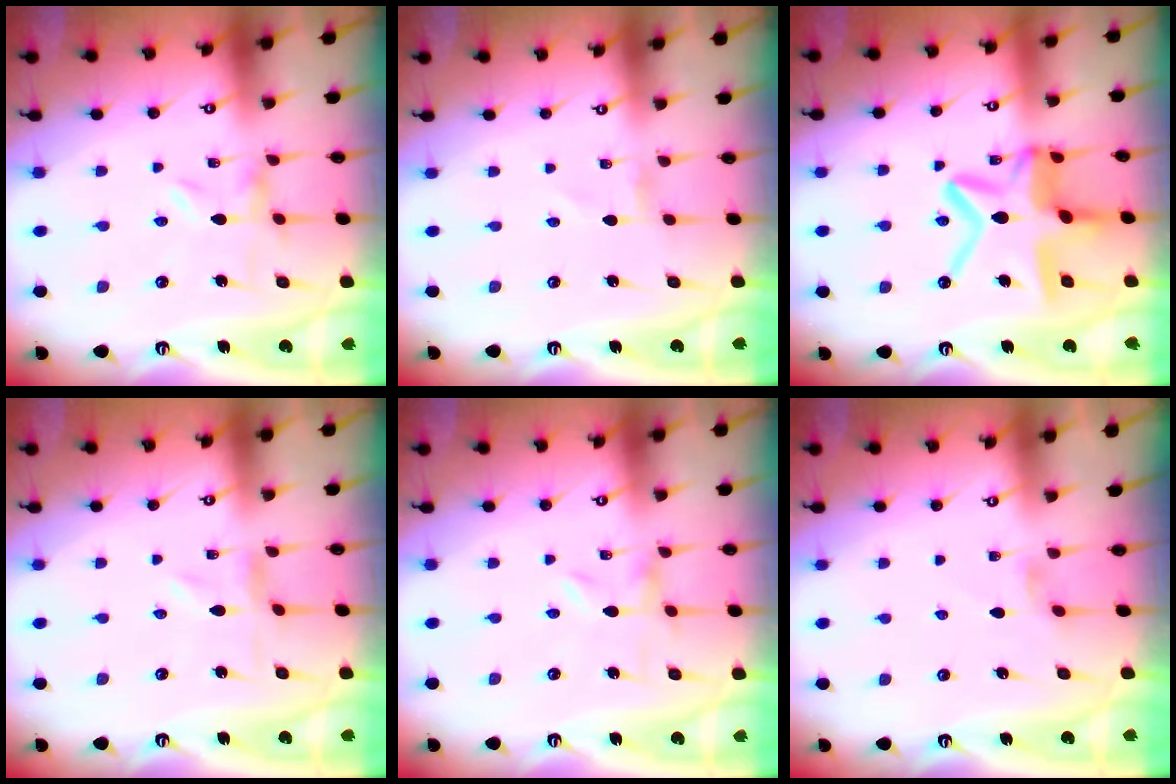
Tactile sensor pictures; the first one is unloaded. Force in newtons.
{"total": 0.0}
{"total": 16.9, "press": 16.8, "slide": 1.4}
{"total": 1.0, "press": 1.0, "slide": 0.2}
{"total": 0.0}
{"total": 1.4, "press": 1.3, "slide": 0.3}